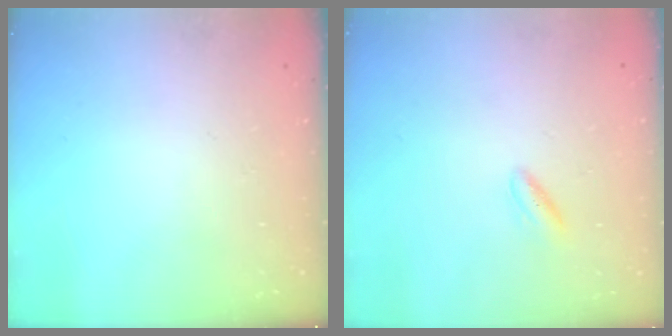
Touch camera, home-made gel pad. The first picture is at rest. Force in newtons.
{"total": 3.0, "press": 2.9, "slide": 0.6}